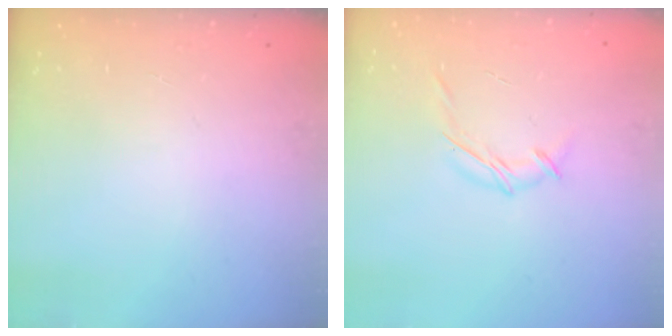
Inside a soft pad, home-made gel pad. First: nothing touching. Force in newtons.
{"total": 6.8, "press": 6.7, "slide": 0.9}